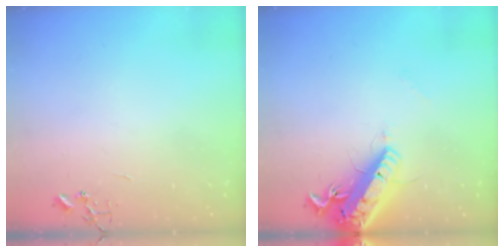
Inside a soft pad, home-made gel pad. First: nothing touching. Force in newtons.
{"total": 18.1, "press": 17.7, "slide": 3.6}